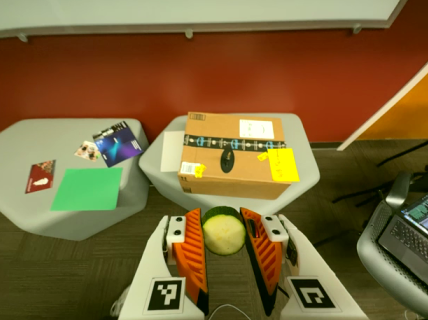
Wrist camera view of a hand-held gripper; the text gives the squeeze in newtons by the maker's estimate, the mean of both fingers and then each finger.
{"total": 11.6, "left": 11.7, "right": 11.5}